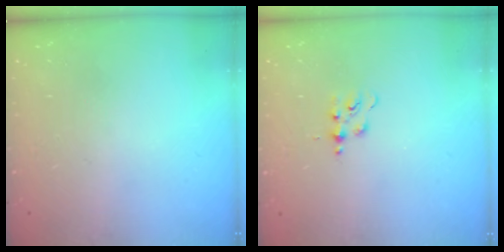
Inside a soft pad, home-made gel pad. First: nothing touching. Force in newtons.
{"total": 3.4, "press": 3.4, "slide": 0.4}